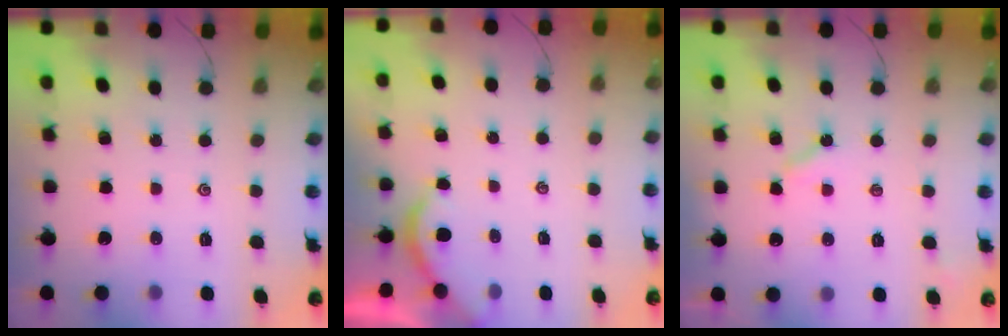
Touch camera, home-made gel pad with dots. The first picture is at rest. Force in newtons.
{"total": 2.0, "press": 2.0, "slide": 0.1}
{"total": 4.7, "press": 4.7, "slide": 0.4}